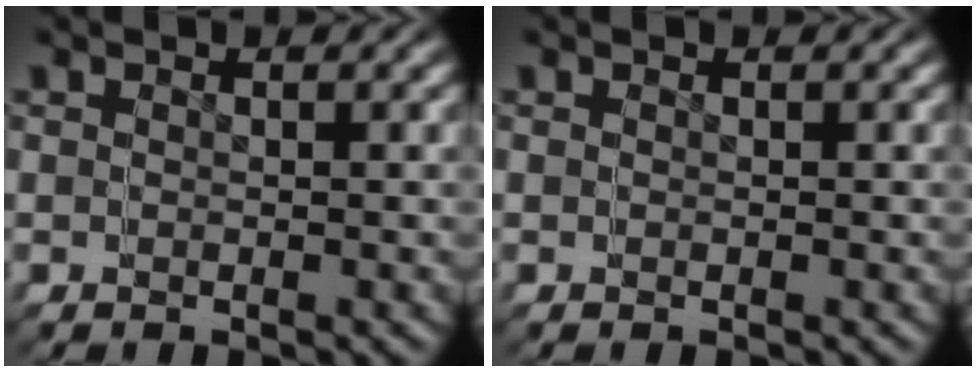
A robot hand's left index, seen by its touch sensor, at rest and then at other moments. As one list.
[{"total": 0.0}]